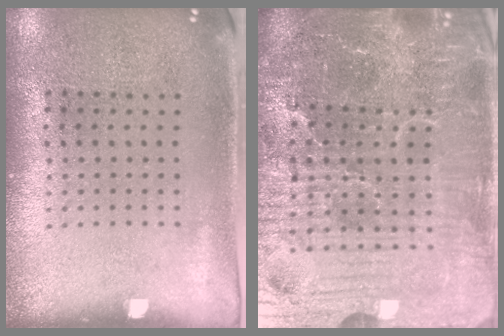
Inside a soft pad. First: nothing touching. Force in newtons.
{"total": 6.8, "press": 6.2, "slide": 2.8}